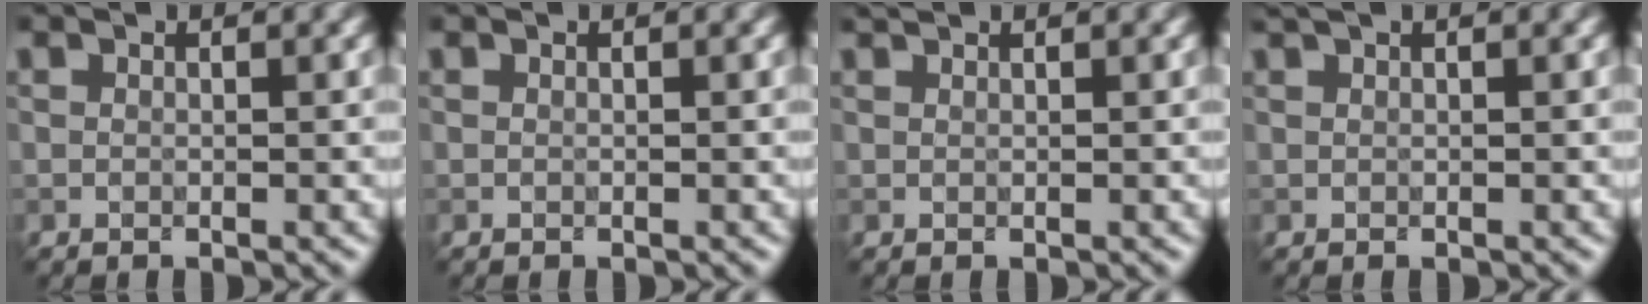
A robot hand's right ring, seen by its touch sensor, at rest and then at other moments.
{"total": 0.0}
{"total": 1.2, "force": [1.0, 0.3, 0.5], "torque": [0.001, 0.003, 0.008]}
{"total": 2.4, "force": [1.6, 1.0, 1.5], "torque": [-0.008, 0.008, 0.006]}